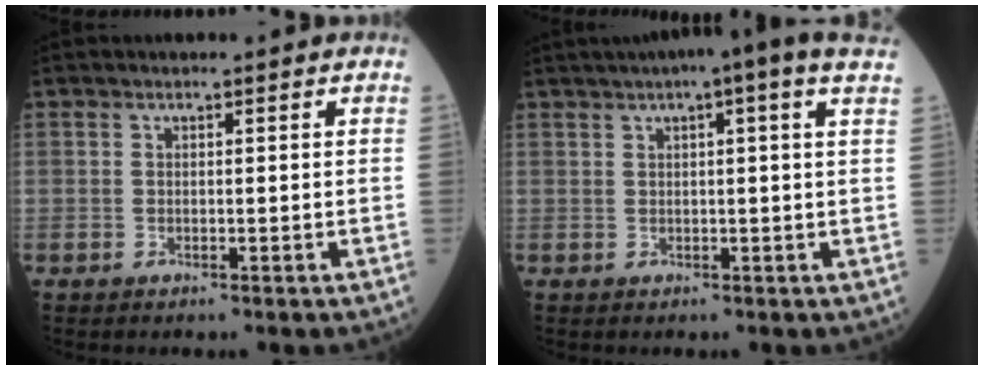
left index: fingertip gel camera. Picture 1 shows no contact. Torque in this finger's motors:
{"motor_torque": [1.04, -1.10, 0.77, 0.20]}